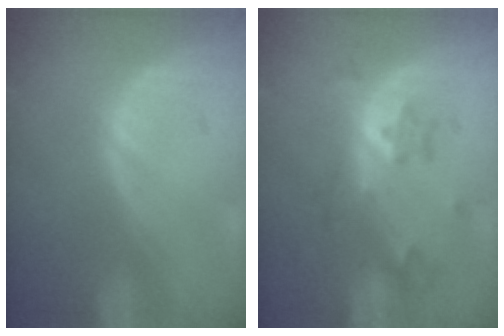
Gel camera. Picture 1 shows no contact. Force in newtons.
{"total": 6.3, "press": 5.8, "slide": 2.5}